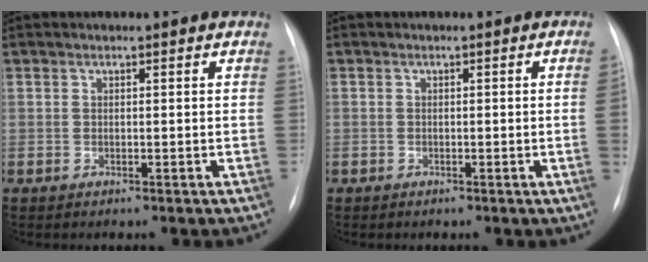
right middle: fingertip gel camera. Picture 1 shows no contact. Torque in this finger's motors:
{"motor_torque": [1.42, -0.72, 0.10, -0.21]}